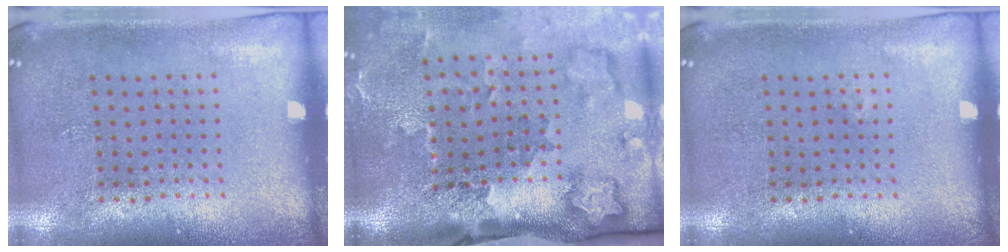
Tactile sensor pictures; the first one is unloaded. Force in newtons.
{"total": 3.5, "press": 2.2, "slide": 2.7}
{"total": 0.0}